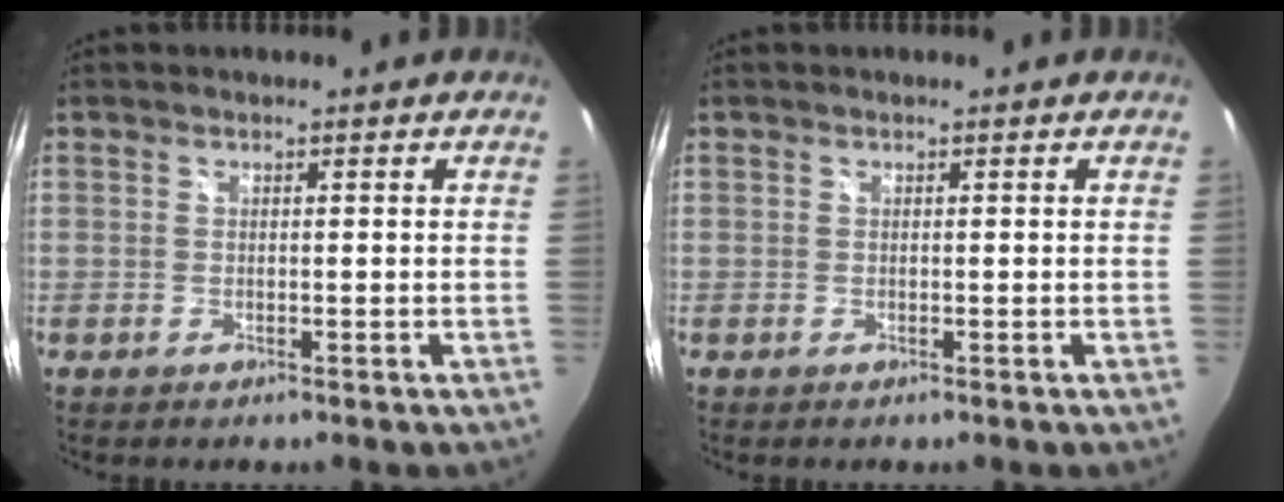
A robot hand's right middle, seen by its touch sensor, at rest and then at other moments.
{"total": 0.0}